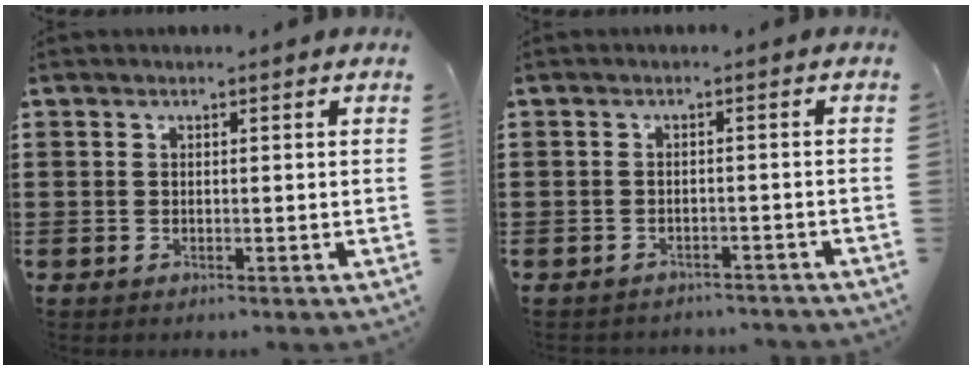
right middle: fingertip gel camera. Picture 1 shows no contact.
{"total": 1.8, "force": [-1.8, 0.4, -0.1], "torque": [-0.004, 0.003, -0.041]}